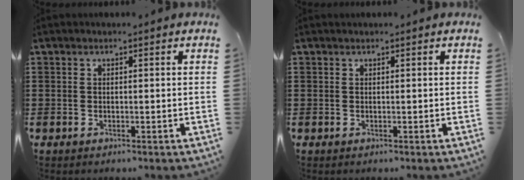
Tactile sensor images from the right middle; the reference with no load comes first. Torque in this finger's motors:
{"motor_torque": [0.02, -0.25, -0.05, 0.01]}